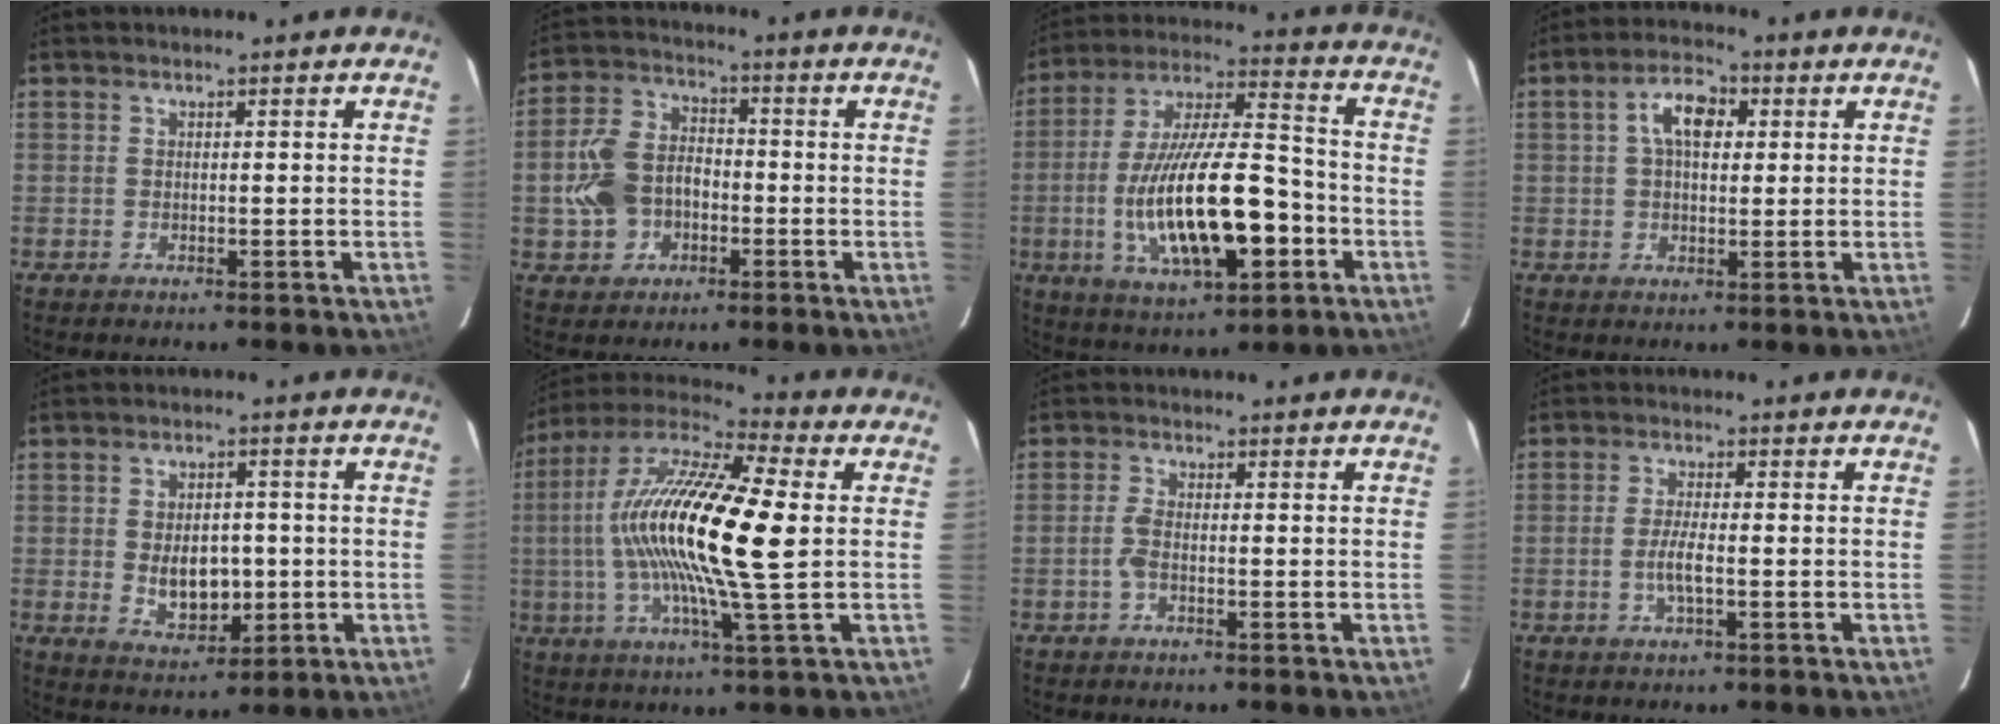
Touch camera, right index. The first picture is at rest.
{"total": 10.2, "force": [-2.7, 8.0, 5.8], "torque": [-0.138, 0.021, -0.042]}
{"total": 21.7, "force": [-5.9, 7.0, 19.7], "torque": [-0.375, -0.005, -0.087]}
{"total": 6.8, "force": [1.7, 3.9, 5.3], "torque": [-0.093, 0.022, 0.029]}
{"total": 8.0, "force": [-0.7, 5.0, 6.2], "torque": [-0.112, -0.004, 0.001]}
{"total": 22.4, "force": [1.9, 3.4, 22.0], "torque": [-0.398, 0.010, 0.011]}
{"total": 2.2, "force": [-0.8, 0.5, 1.9], "torque": [-0.046, 0.002, -0.018]}
{"total": 3.8, "force": [-1.1, 0.4, 3.6], "torque": [-0.069, -0.003, -0.021]}